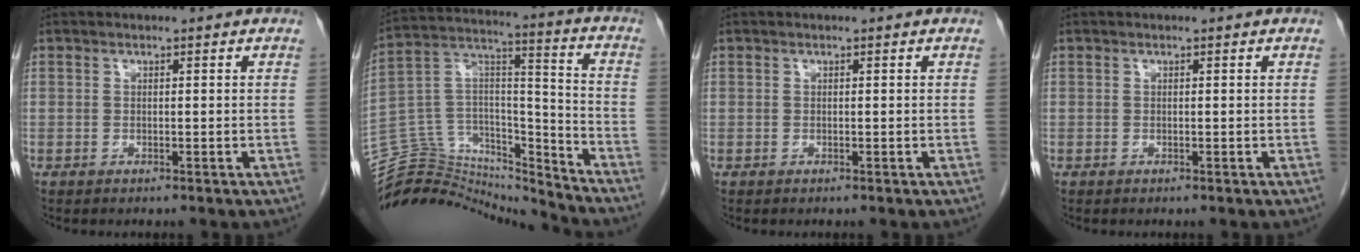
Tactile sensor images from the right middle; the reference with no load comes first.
{"total": 20.5, "force": [-19.9, 4.8, 2.1], "torque": [-0.044, 0.076, -0.321]}
{"total": 0.0}
{"total": 0.0}